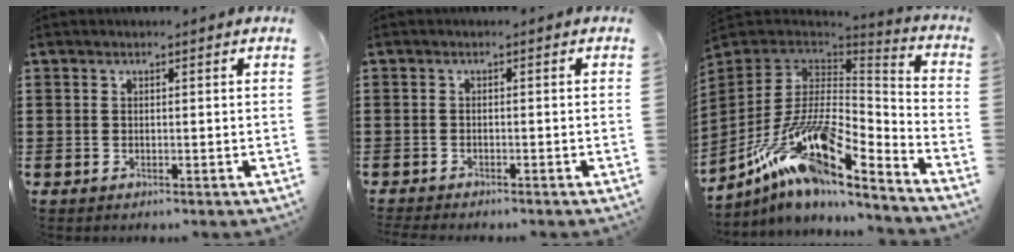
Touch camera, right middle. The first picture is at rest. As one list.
[{"total": 0.9, "force": [-0.9, 0.1, 0.1], "torque": [-0.005, -0.002, -0.018]}, {"total": 15.0, "force": [-8.9, 5.0, 10.9], "torque": [-0.228, 0.009, -0.178]}]